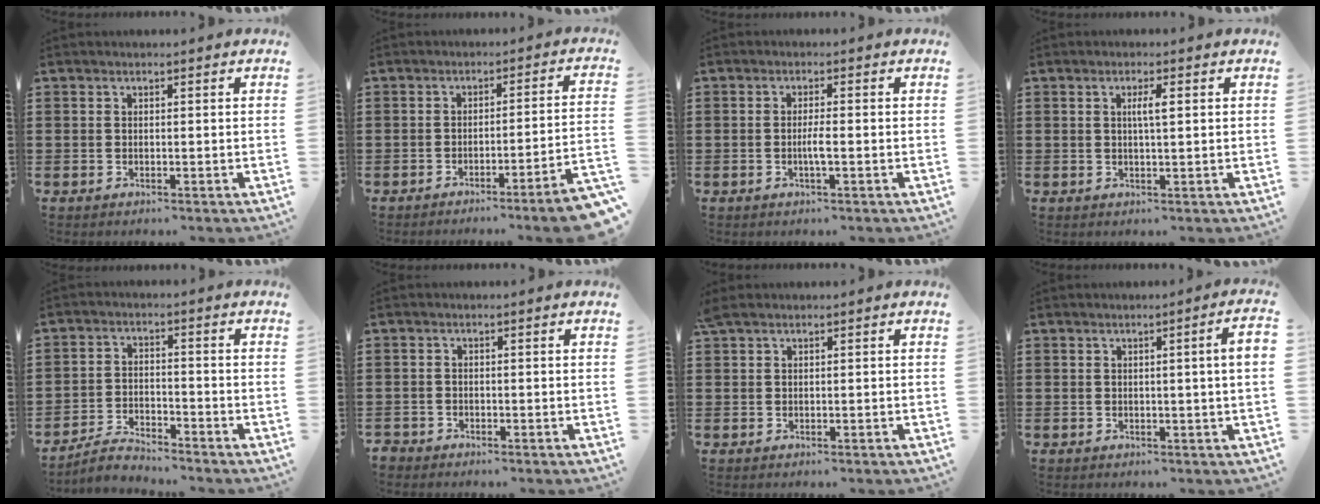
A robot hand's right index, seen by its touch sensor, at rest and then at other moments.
{"total": 5.3, "force": [-3.9, -0.7, 3.5], "torque": [-0.061, -0.021, -0.078]}
{"total": 2.3, "force": [-0.7, 0.1, 2.2], "torque": [-0.047, -0.003, -0.015]}
{"total": 2.4, "force": [0.6, 0.3, 2.3], "torque": [-0.045, 0.003, 0.007]}
{"total": 3.7, "force": [-3.7, 0.4, 0.6], "torque": [-0.022, 0.004, -0.077]}
{"total": 1.6, "force": [-1.6, 0.4, -0.1], "torque": [-0.002, 0.000, -0.036]}
{"total": 0.5, "force": [0.0, -0.1, 0.5], "torque": [-0.011, -0.004, 0.000]}
{"total": 2.5, "force": [0.2, -0.4, 2.5], "torque": [-0.040, -0.005, 0.000]}